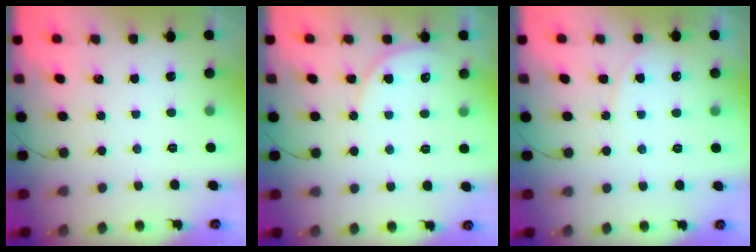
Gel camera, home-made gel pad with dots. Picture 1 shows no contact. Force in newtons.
{"total": 5.9, "press": 5.9, "slide": 0.7}
{"total": 5.7, "press": 5.7, "slide": 0.4}